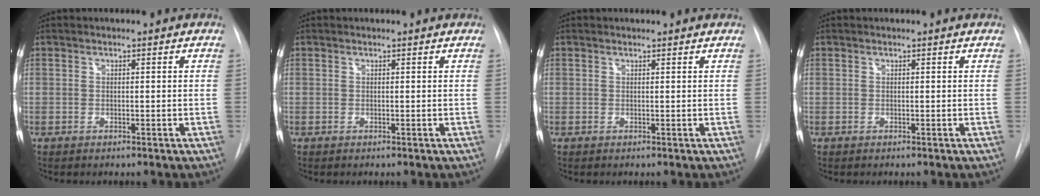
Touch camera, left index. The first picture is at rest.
{"total": 0.0}
{"total": 1.1, "force": [1.1, 0.1, 0.0], "torque": [-0.007, 0.006, 0.007]}
{"total": 0.0}